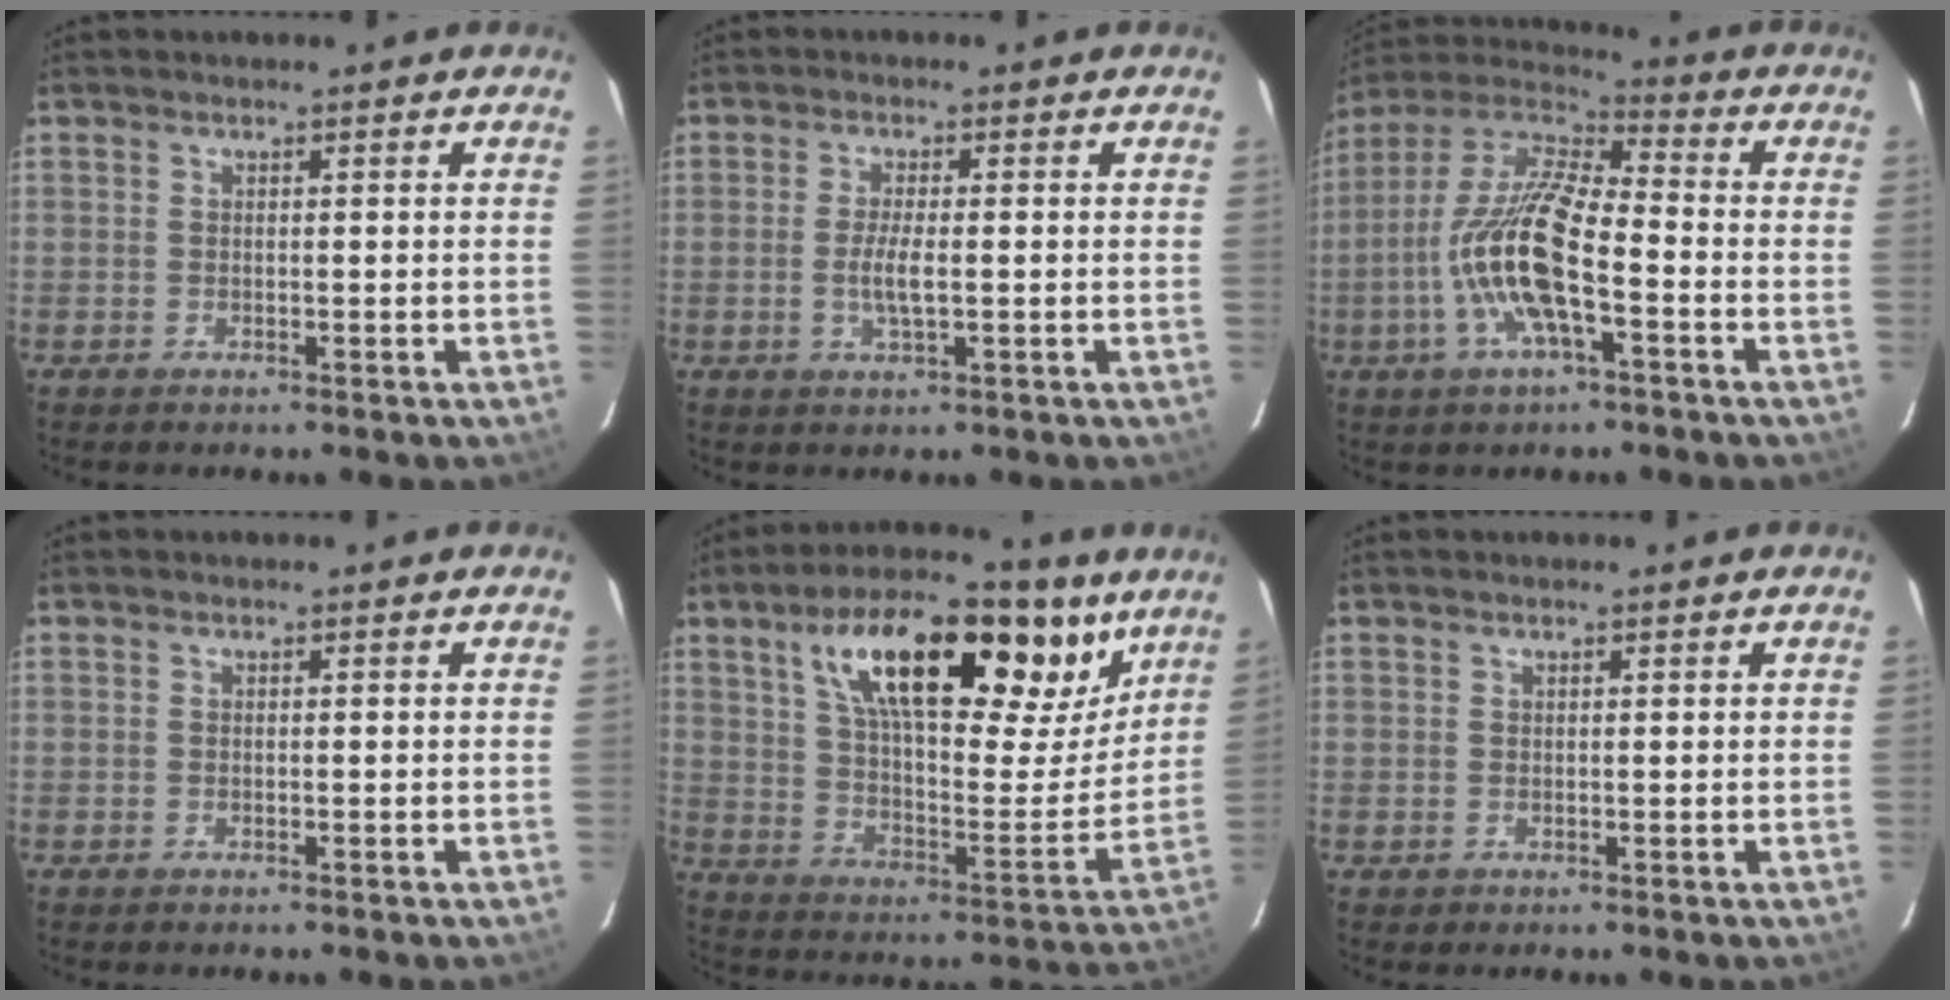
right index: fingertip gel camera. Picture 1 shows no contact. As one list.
[{"total": 3.8, "force": [-0.6, 0.7, 3.7], "torque": [-0.073, -0.008, -0.011]}, {"total": 16.0, "force": [-4.8, 4.6, 14.5], "torque": [-0.292, -0.004, -0.102]}, {"total": 0.0}, {"total": 26.9, "force": [14.7, 10.8, 19.7], "torque": [-0.316, 0.034, 0.243]}, {"total": 0.9, "force": [0.3, 0.9, 0.0], "torque": [0.004, 0.005, 0.003]}]